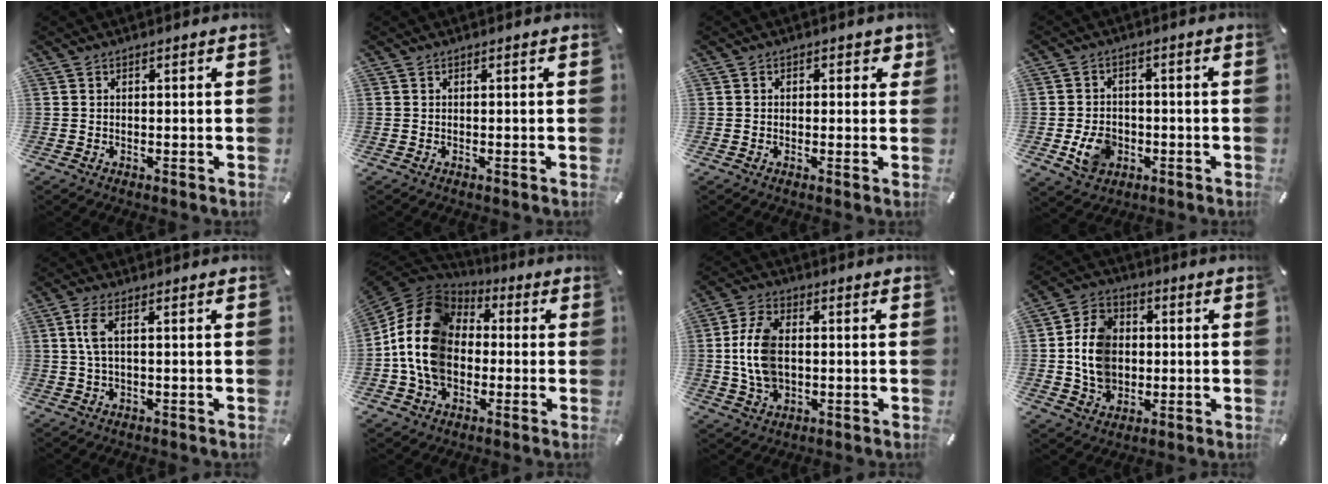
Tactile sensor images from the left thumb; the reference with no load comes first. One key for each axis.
{"total": 0.0}
{"total": 1.9, "fx": 0.1, "fy": 1.6, "fz": 1.1, "tx": 0.001, "ty": -0.002, "tz": -0.006}
{"total": 7.5, "fx": -2.0, "fy": 6.2, "fz": 3.8, "tx": -0.065, "ty": 0.001, "tz": -0.038}
{"total": 4.2, "fx": 0.7, "fy": 1.2, "fz": 4.0, "tx": -0.086, "ty": 0.000, "tz": 0.009}
{"total": 16.0, "fx": -1.8, "fy": 13.0, "fz": 9.1, "tx": -0.213, "ty": 0.023, "tz": -0.037}
{"total": 10.5, "fx": -0.1, "fy": 7.1, "fz": 7.8, "tx": -0.186, "ty": 0.006, "tz": -0.005}
{"total": 11.0, "fx": -0.3, "fy": 9.4, "fz": 5.7, "tx": -0.127, "ty": 0.019, "tz": -0.003}